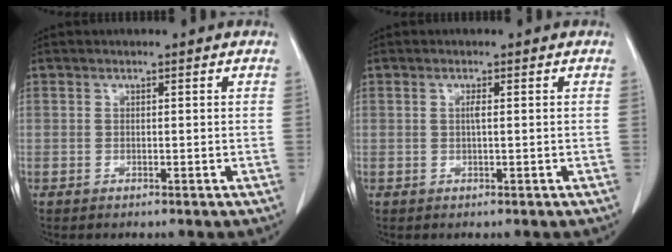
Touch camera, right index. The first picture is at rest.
{"total": 0.8, "force": [0.0, 0.0, 0.8], "torque": [-0.016, 0.000, 0.000]}